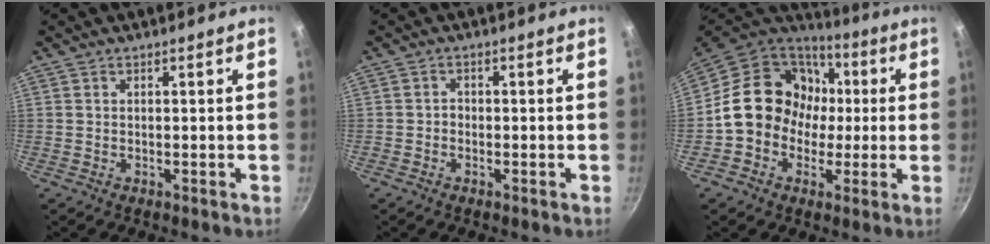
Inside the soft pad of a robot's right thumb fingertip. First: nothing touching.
{"total": 1.1, "force": [-0.6, 0.9, 0.4], "torque": [-0.003, 0.004, -0.014]}
{"total": 17.8, "force": [0.2, 15.5, 8.8], "torque": [-0.106, 0.048, -0.007]}